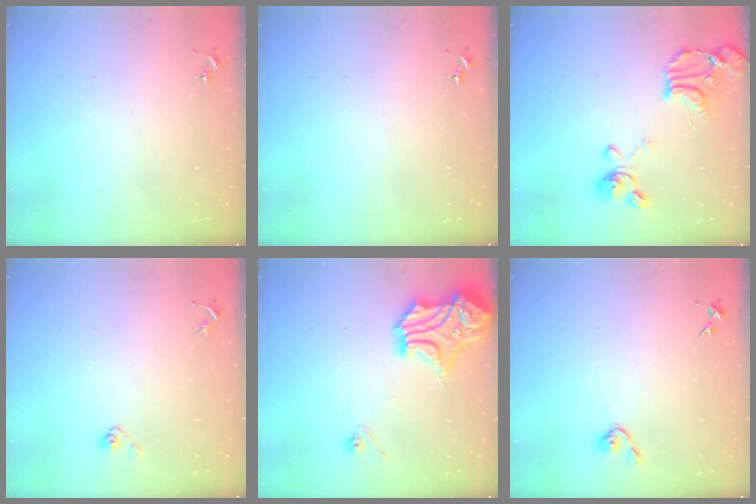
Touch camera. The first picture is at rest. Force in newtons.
{"total": 0.0}
{"total": 17.4, "press": 17.3, "slide": 1.5}
{"total": 3.9, "press": 3.4, "slide": 2.0}
{"total": 17.7, "press": 17.5, "slide": 2.7}
{"total": 4.0, "press": 3.9, "slide": 0.7}